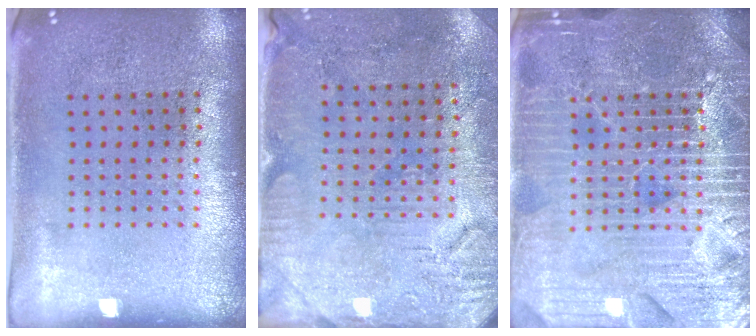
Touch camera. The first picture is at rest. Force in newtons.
{"total": 3.0, "press": 2.9, "slide": 1.0}
{"total": 7.2, "press": 7.2, "slide": 0.9}